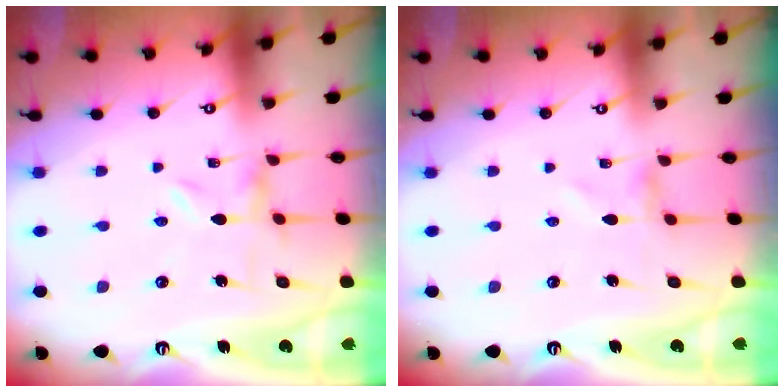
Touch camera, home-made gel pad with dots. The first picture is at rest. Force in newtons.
{"total": 0.0}